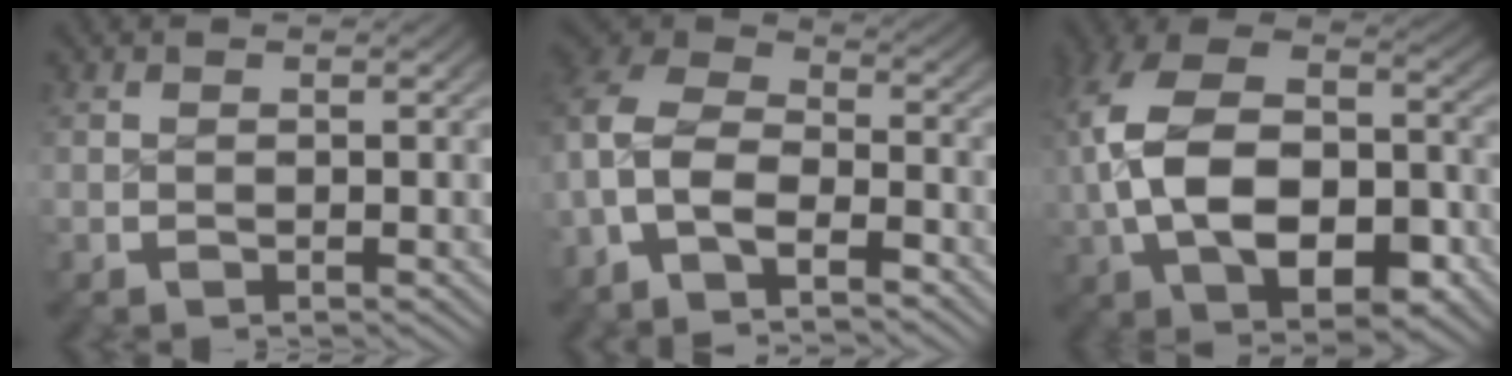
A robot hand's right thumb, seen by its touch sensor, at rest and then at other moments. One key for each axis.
{"total": 10.0, "fx": -1.5, "fy": 7.8, "fz": 6.1, "tx": -0.134, "ty": -0.037, "tz": -0.028}
{"total": 15.2, "fx": -0.7, "fy": 9.8, "fz": 11.5, "tx": -0.255, "ty": -0.051, "tz": 0.016}